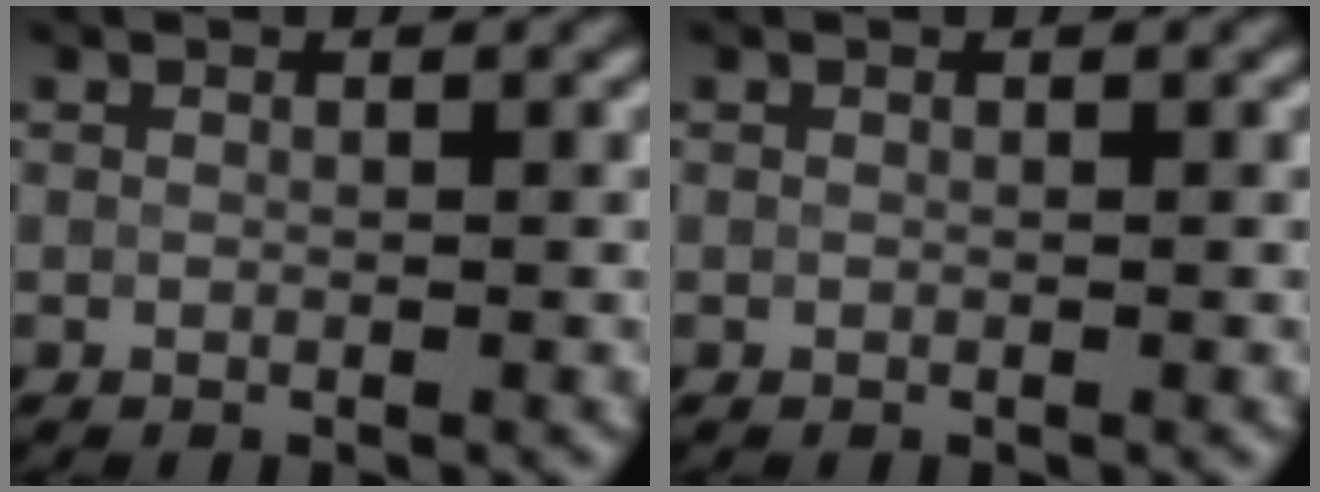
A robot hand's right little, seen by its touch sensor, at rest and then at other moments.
{"total": 0.0}